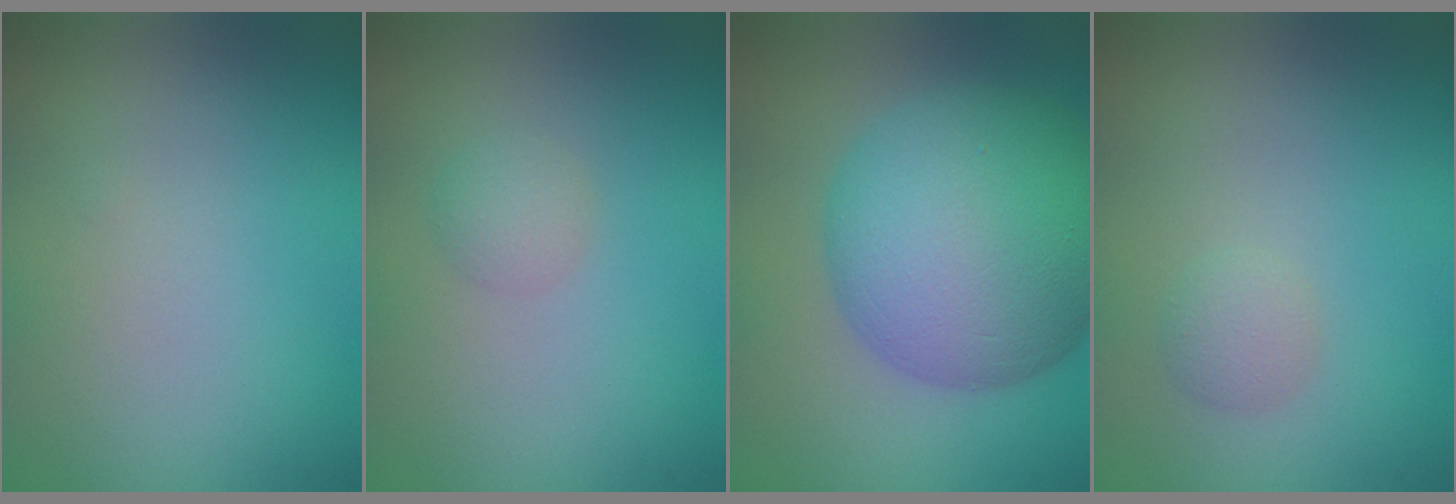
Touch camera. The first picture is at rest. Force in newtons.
{"total": 1.4, "press": 1.4, "slide": 0.1}
{"total": 14.3, "press": 14.3, "slide": 0.4}
{"total": 1.4, "press": 1.4, "slide": 0.0}